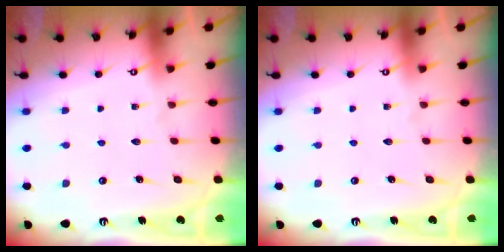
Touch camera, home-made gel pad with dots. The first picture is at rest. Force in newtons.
{"total": 0.0}